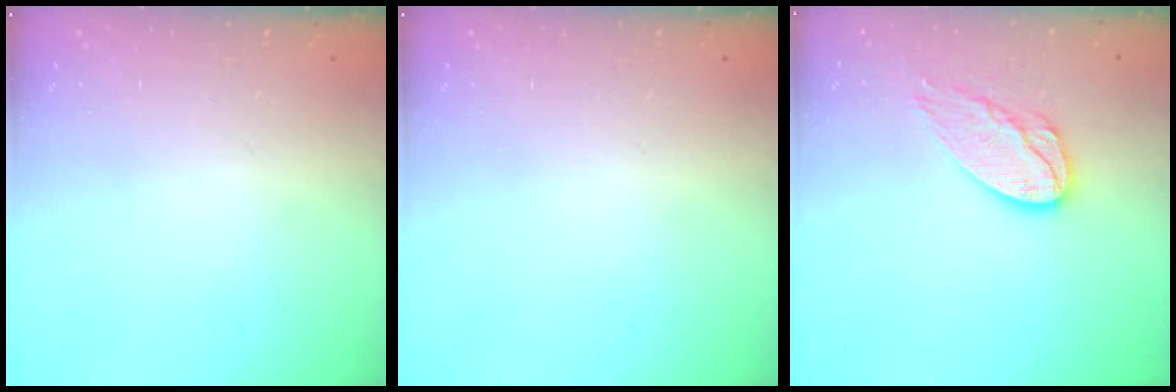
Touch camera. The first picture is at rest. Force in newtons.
{"total": 0.0}
{"total": 11.0, "press": 11.0, "slide": 0.6}